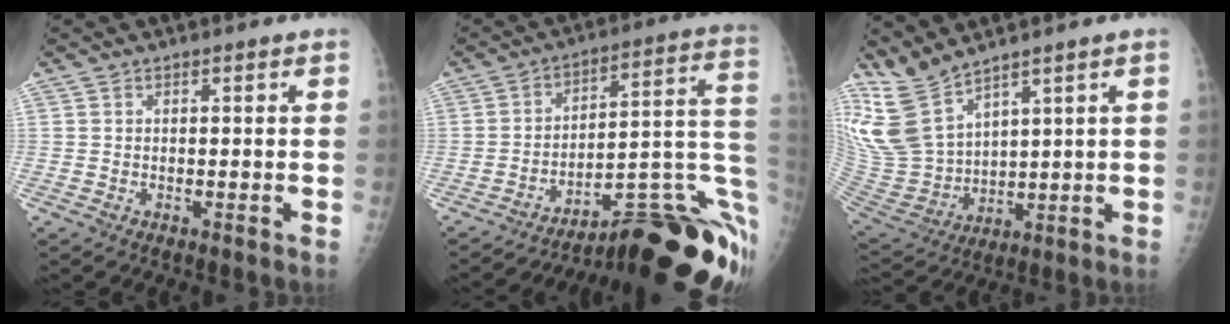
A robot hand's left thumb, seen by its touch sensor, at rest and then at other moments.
{"total": 24.4, "force": [-13.2, 6.1, 19.5], "torque": [-0.142, 0.090, -0.176]}
{"total": 11.6, "force": [9.5, 4.0, 5.4], "torque": [-0.103, -0.051, 0.220]}